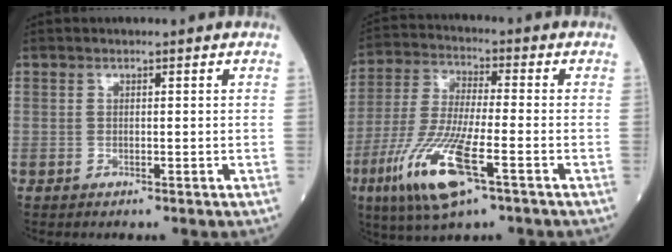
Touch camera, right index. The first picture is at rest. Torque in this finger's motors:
{"motor_torque": [1.07, -1.07, 0.36, 0.21]}